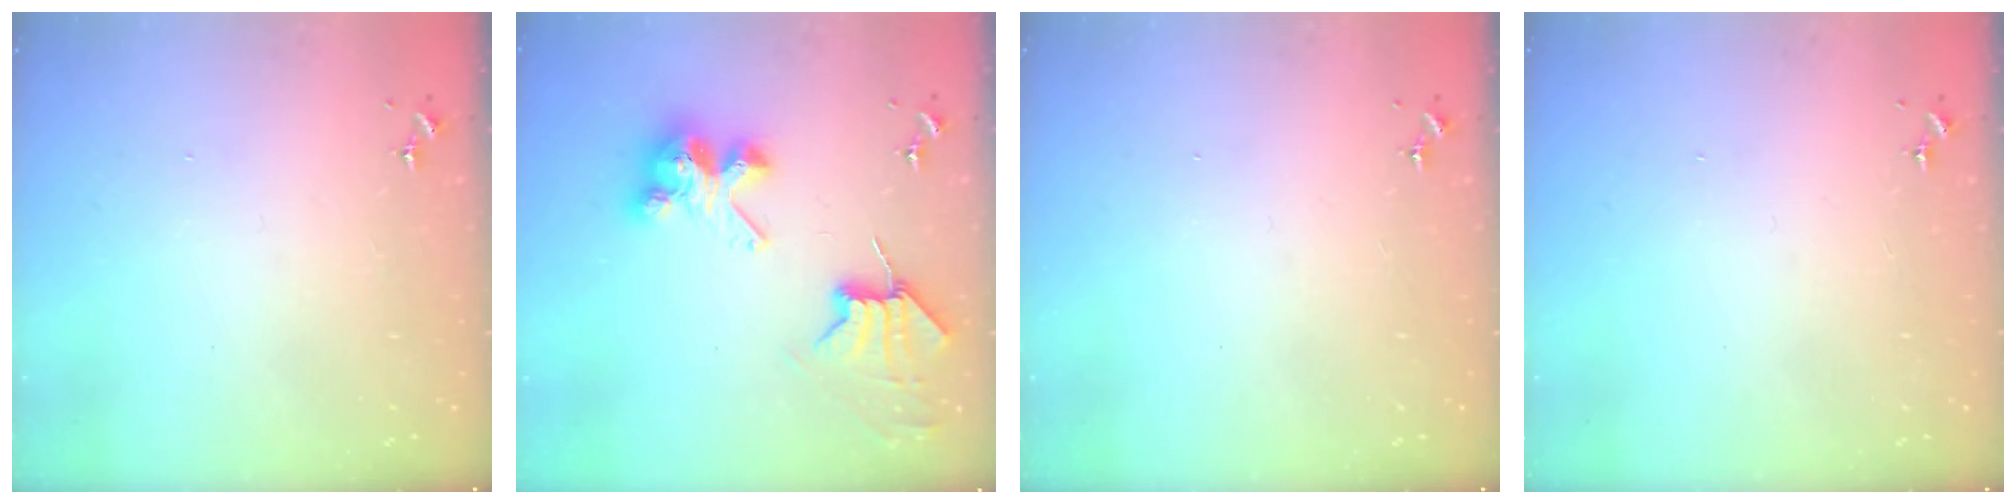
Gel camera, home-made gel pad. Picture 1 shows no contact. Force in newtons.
{"total": 9.0, "press": 8.9, "slide": 1.3}
{"total": 0.0}
{"total": 0.0}